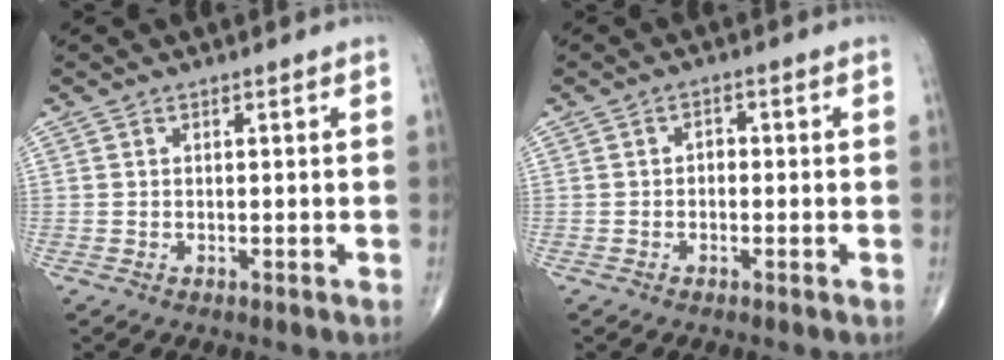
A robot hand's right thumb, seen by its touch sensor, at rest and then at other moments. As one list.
[{"total": 1.7, "force": [-0.3, 1.2, 1.1], "torque": [-0.007, 0.008, -0.010]}]